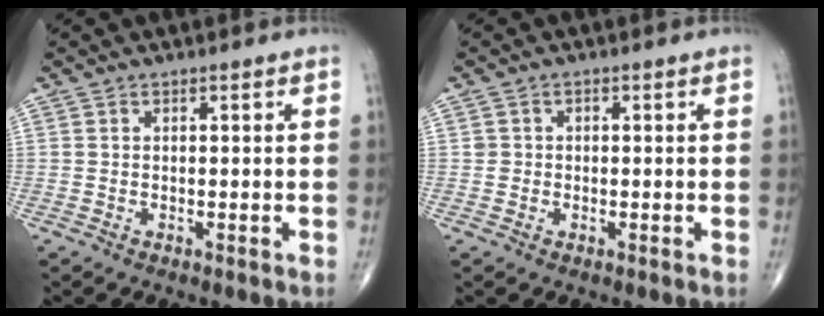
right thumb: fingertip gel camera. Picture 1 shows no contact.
{"total": 1.2, "force": [-0.1, 1.2, 0.1], "torque": [0.005, 0.004, -0.002]}